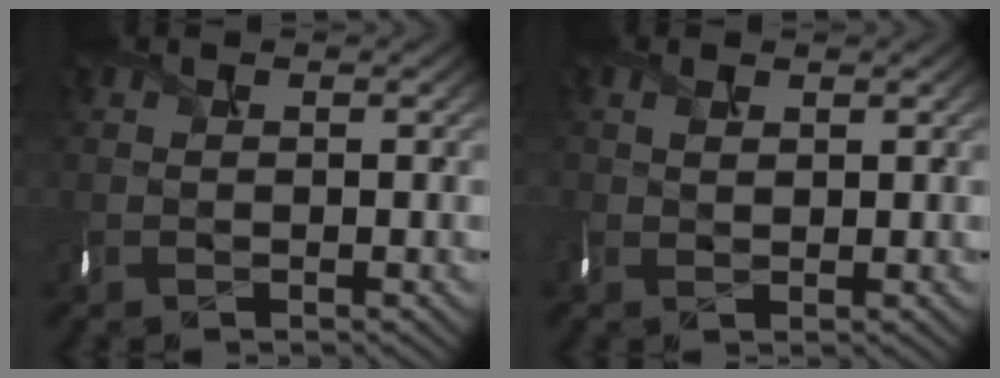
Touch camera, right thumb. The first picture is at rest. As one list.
[{"total": 0.8, "force": [0.6, 0.2, 0.5], "torque": [-0.014, 0.005, 0.021]}]